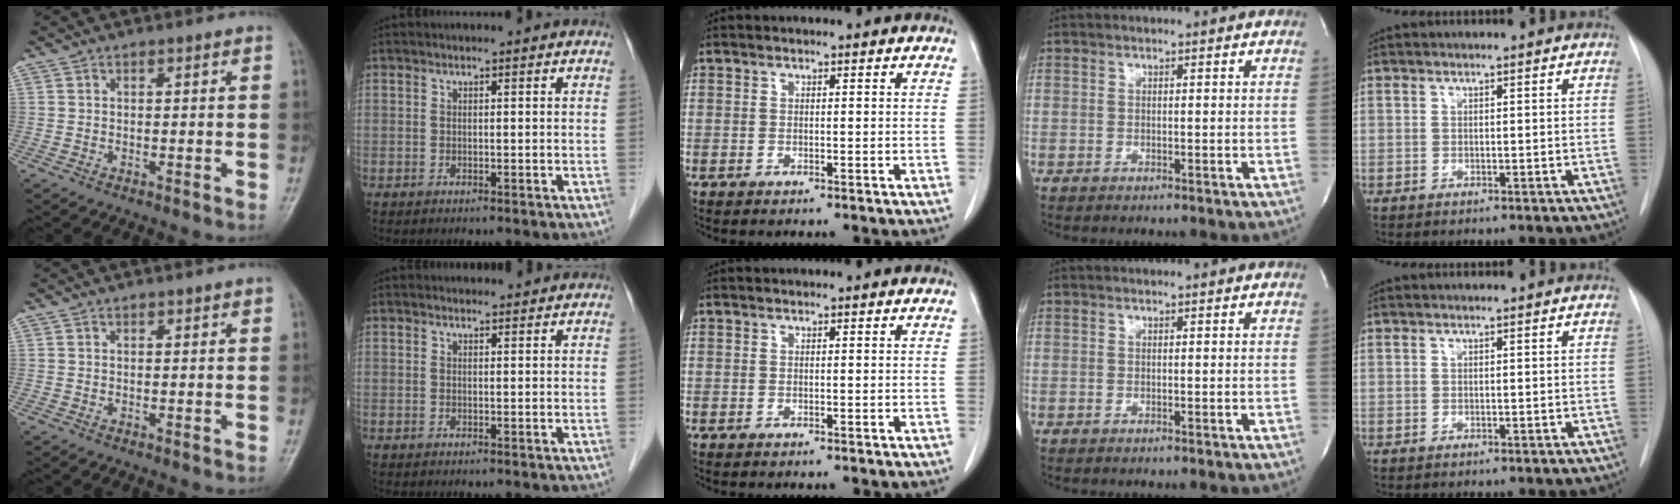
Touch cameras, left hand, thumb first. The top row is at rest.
{"thumb": {"total": 1.1, "force": [0.7, 0.3, 0.8], "torque": [-0.008, -0.001, 0.008]}, "index": {"total": 2.8, "force": [2.7, 0.7, 0.2], "torque": [-0.008, 0.011, 0.032]}}